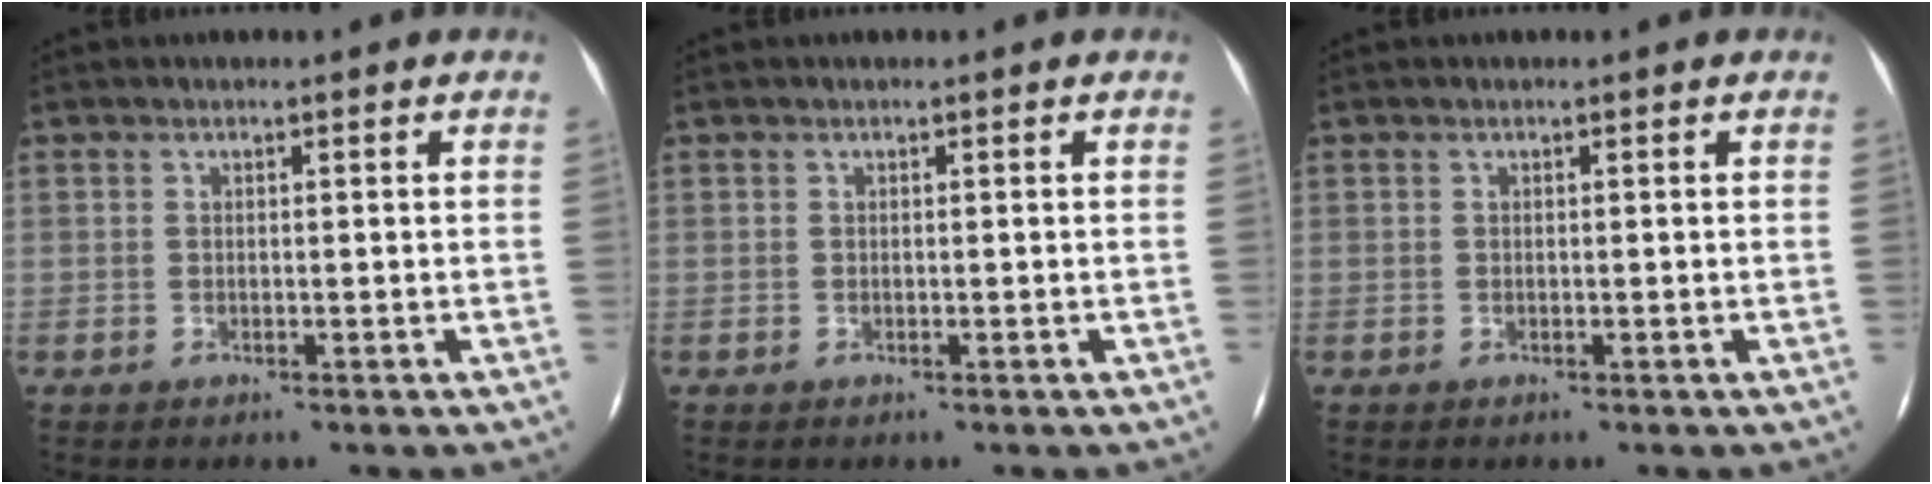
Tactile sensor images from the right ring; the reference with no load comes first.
{"total": 0.0}
{"total": 0.0}